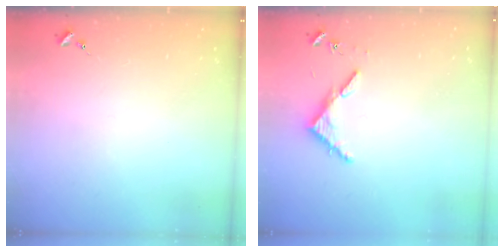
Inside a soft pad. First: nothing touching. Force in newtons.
{"total": 3.9, "press": 3.9, "slide": 0.3}